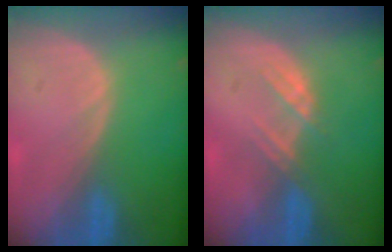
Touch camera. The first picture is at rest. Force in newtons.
{"total": 3.0, "press": 2.9, "slide": 0.7}